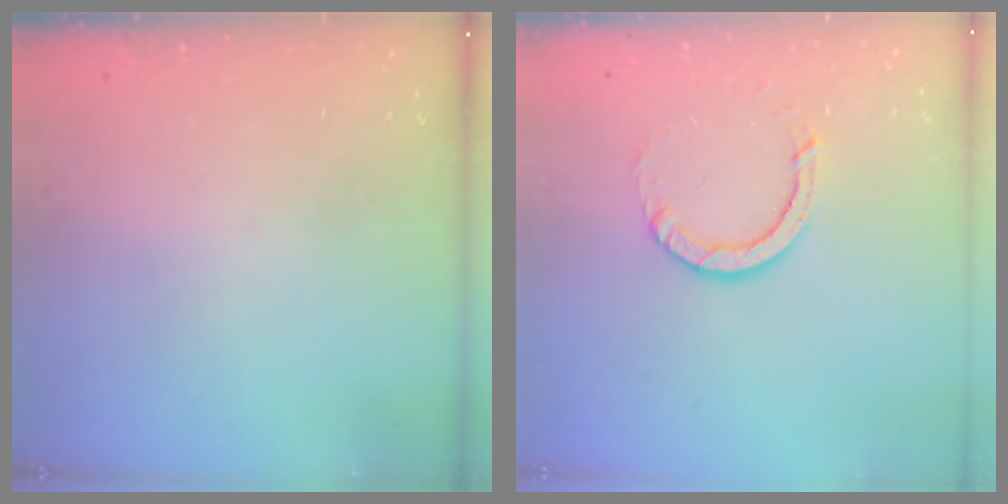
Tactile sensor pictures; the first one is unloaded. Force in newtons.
{"total": 4.5, "press": 4.5, "slide": 0.3}